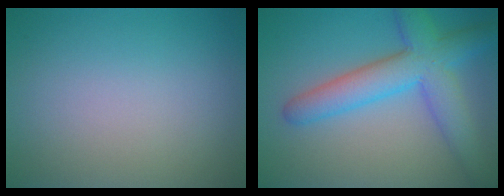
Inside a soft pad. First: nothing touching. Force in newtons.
{"total": 6.8, "press": 6.8, "slide": 0.2}